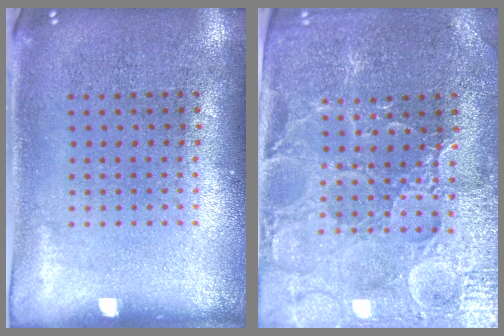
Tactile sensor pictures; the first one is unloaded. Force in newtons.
{"total": 3.3, "press": 3.2, "slide": 0.6}